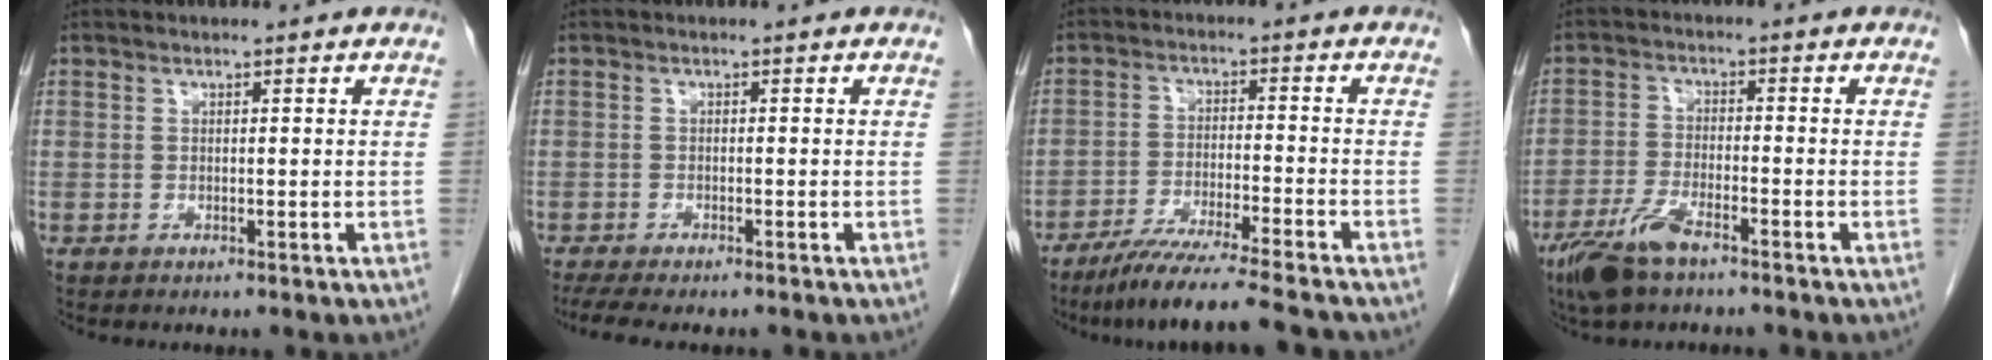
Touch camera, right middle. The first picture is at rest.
{"total": 7.0, "force": [-5.8, 1.5, 3.5], "torque": [-0.051, -0.011, -0.089]}
{"total": 11.5, "force": [-9.9, -0.7, 5.8], "torque": [-0.086, -0.027, -0.163]}
{"total": 6.9, "force": [-4.8, 1.6, 4.7], "torque": [-0.102, -0.012, -0.090]}